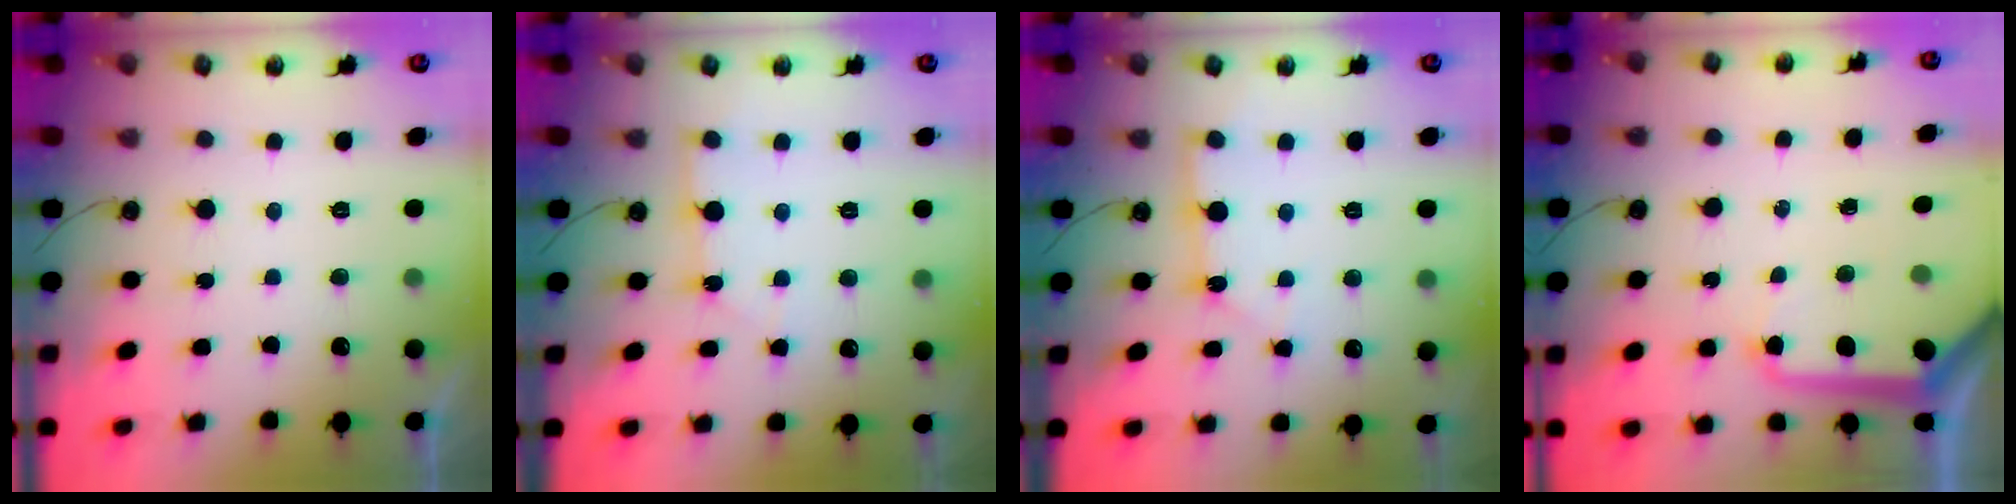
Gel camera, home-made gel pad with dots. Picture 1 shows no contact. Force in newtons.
{"total": 3.0, "press": 3.0, "slide": 0.3}
{"total": 2.2, "press": 2.2, "slide": 0.3}
{"total": 12.2, "press": 12.2, "slide": 1.4}